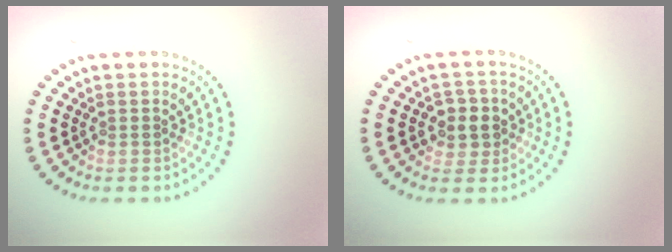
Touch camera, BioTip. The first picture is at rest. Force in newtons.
{"total": 2.6, "press": 2.5, "slide": 0.8}